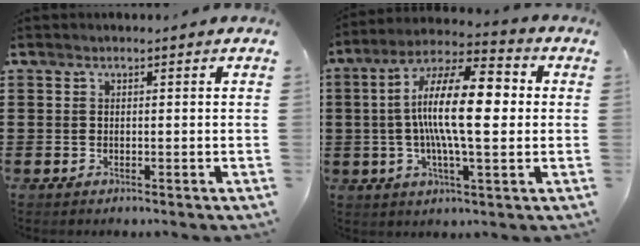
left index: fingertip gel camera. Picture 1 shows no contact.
{"total": 15.2, "force": [0.9, 4.8, 14.4], "torque": [-0.275, 0.004, 0.009]}